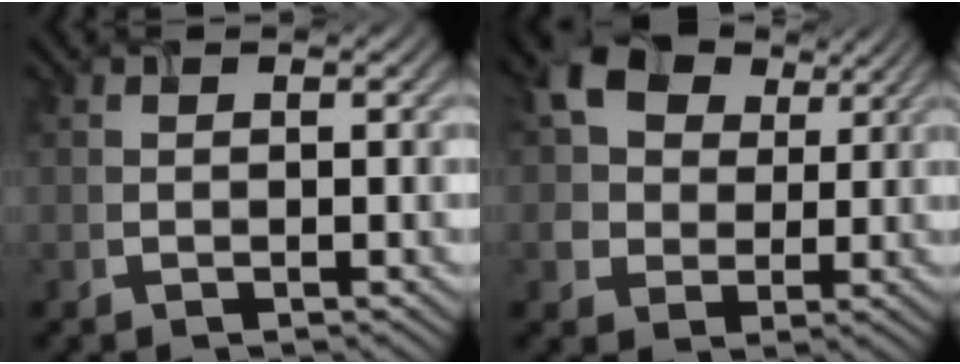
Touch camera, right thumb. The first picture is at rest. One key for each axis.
{"total": 7.9, "fx": 3.4, "fy": 6.4, "fz": 3.0, "tx": -0.092, "ty": 0.017, "tz": 0.063}